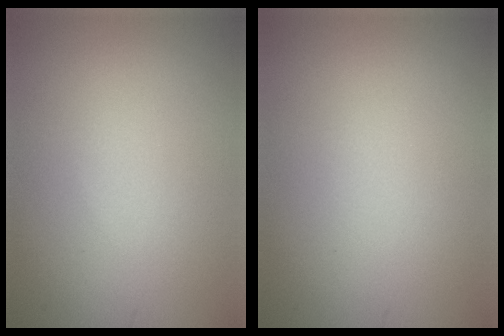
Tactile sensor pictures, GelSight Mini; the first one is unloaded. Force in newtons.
{"total": 0.0}